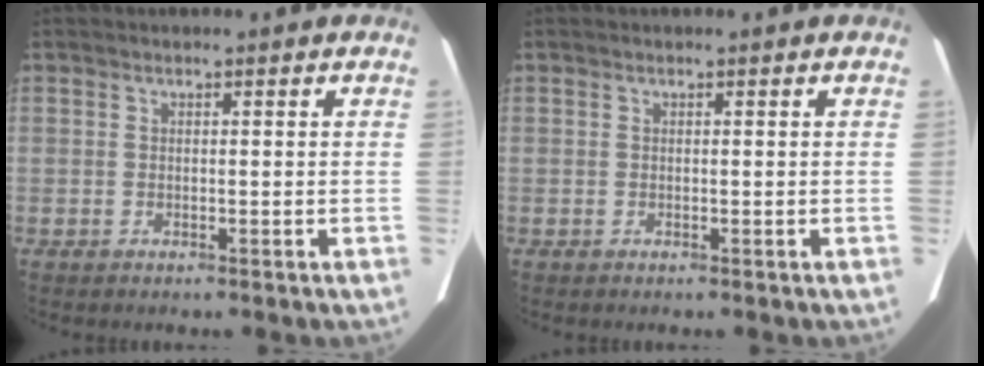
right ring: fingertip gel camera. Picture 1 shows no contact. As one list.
[{"total": 0.0}]